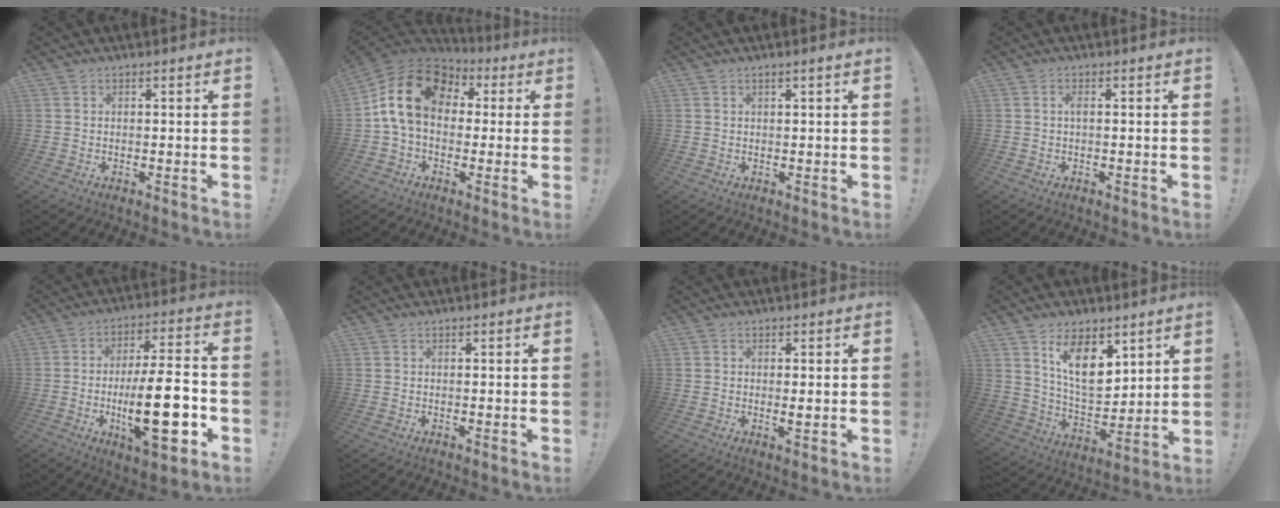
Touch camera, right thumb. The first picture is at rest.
{"total": 17.6, "force": [3.6, 12.2, 12.1], "torque": [-0.213, 0.012, 0.069]}
{"total": 1.3, "force": [0.4, -0.3, 1.2], "torque": [-0.030, 0.002, 0.008]}
{"total": 1.3, "force": [0.0, 0.3, 1.3], "torque": [-0.032, 0.005, 0.001]}
{"total": 20.9, "force": [-5.2, 6.0, 19.3], "torque": [-0.310, 0.005, -0.083]}
{"total": 0.0}
{"total": 1.6, "force": [0.2, 0.1, 1.5], "torque": [-0.013, -0.011, 0.000]}
{"total": 13.7, "force": [7.7, 8.6, 7.4], "torque": [-0.120, -0.040, 0.149]}